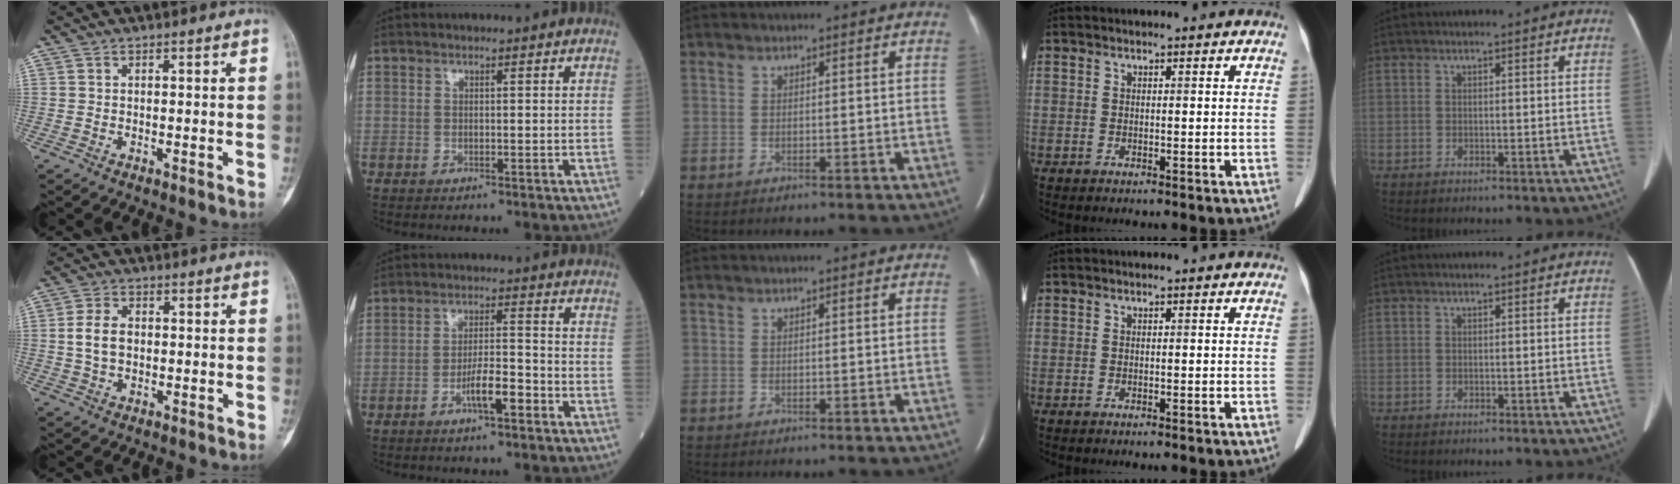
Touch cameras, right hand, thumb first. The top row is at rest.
{"thumb": {"total": 5.3, "force": [0.1, 3.6, 4.0], "torque": [-0.075, 0.008, -0.001]}, "index": {"total": 5.0, "force": [-2.5, 0.8, 4.2], "torque": [-0.075, 0.004, -0.045]}}